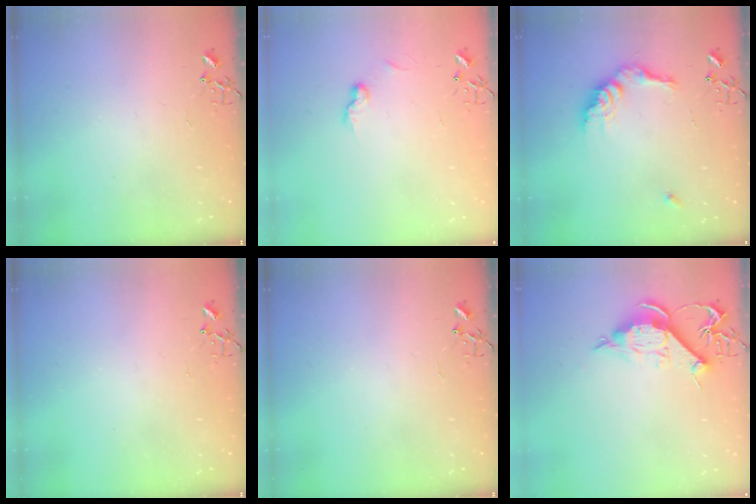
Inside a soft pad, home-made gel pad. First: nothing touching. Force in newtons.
{"total": 6.7, "press": 6.7, "slide": 0.4}
{"total": 13.3, "press": 13.2, "slide": 1.1}
{"total": 0.0}
{"total": 0.0}
{"total": 10.6, "press": 10.6, "slide": 0.4}